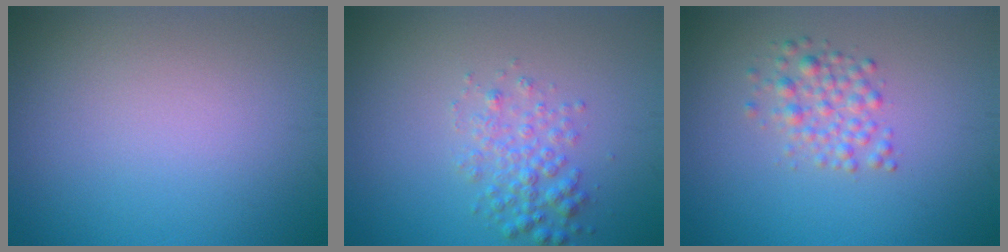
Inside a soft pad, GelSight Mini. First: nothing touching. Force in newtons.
{"total": 2.5, "press": 2.5, "slide": 0.0}
{"total": 2.3, "press": 2.3, "slide": 0.0}